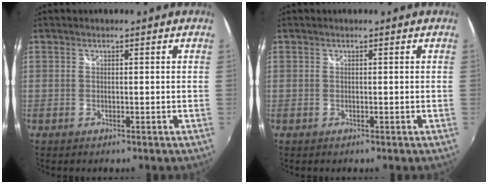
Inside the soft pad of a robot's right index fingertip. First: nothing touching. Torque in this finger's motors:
{"motor_torque": [0.00, 0.00, 0.01, 0.00]}